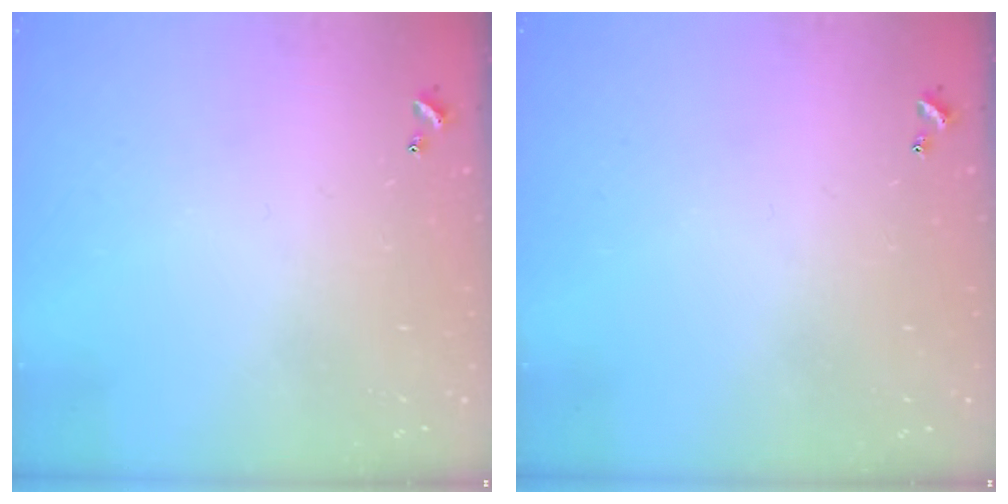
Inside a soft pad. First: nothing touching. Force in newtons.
{"total": 0.0}